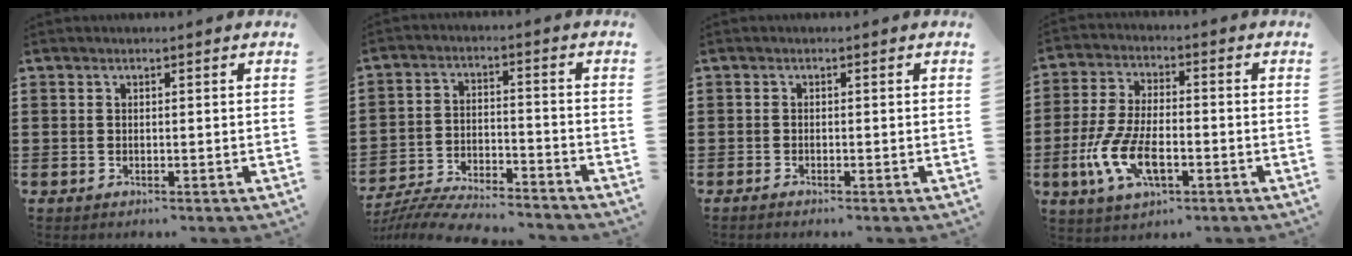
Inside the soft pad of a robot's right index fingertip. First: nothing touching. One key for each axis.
{"total": 6.5, "fx": -6.4, "fy": 0.3, "fz": 1.4, "tx": -0.041, "ty": -0.001, "tz": -0.127}
{"total": 0.5, "fx": -0.5, "fy": 0.0, "fz": 0.1, "tx": -0.002, "ty": -0.002, "tz": -0.010}
{"total": 9.2, "fx": -3.4, "fy": 3.8, "fz": 7.6, "tx": -0.180, "ty": -0.014, "tz": -0.066}